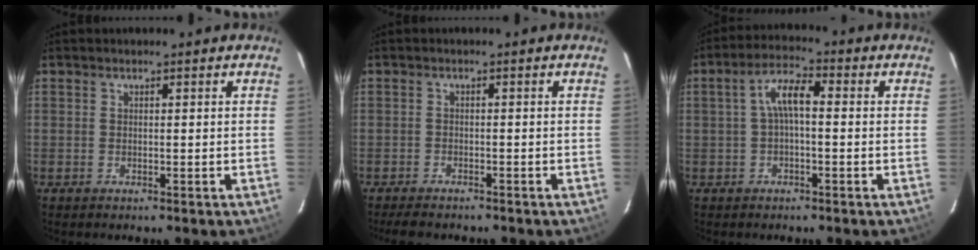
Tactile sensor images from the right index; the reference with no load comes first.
{"total": 5.1, "force": [-4.5, 1.4, 1.9], "torque": [-0.048, -0.009, -0.070]}
{"total": 5.5, "force": [-0.1, 2.1, 5.1], "torque": [-0.101, 0.020, 0.000]}